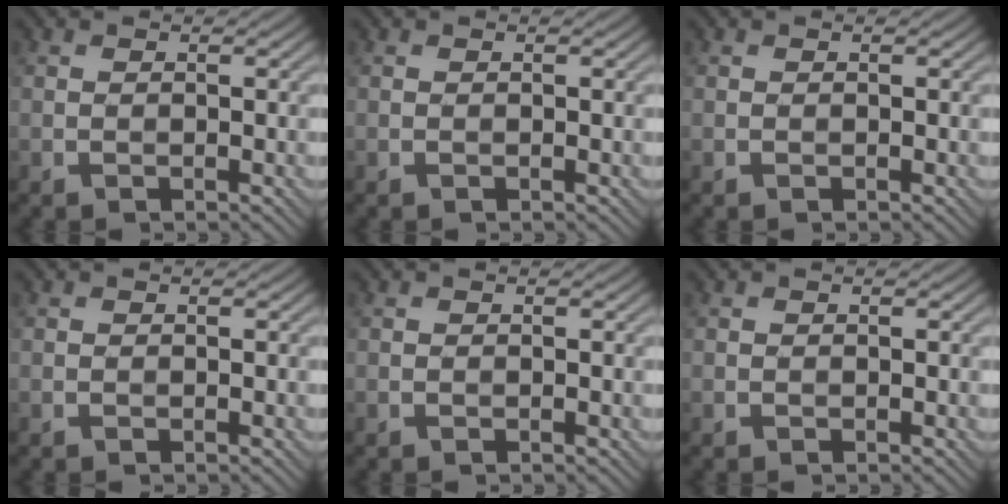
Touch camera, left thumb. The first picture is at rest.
{"total": 0.0}
{"total": 0.0}
{"total": 0.0}
{"total": 0.0}
{"total": 0.0}